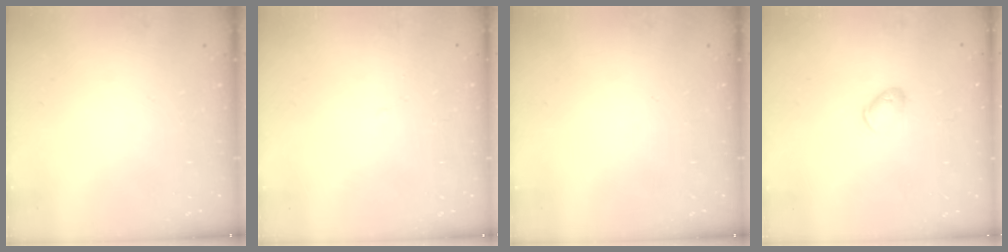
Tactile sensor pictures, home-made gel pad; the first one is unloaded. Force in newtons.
{"total": 1.8, "press": 1.8, "slide": 0.3}
{"total": 0.0}
{"total": 5.6, "press": 5.5, "slide": 0.9}